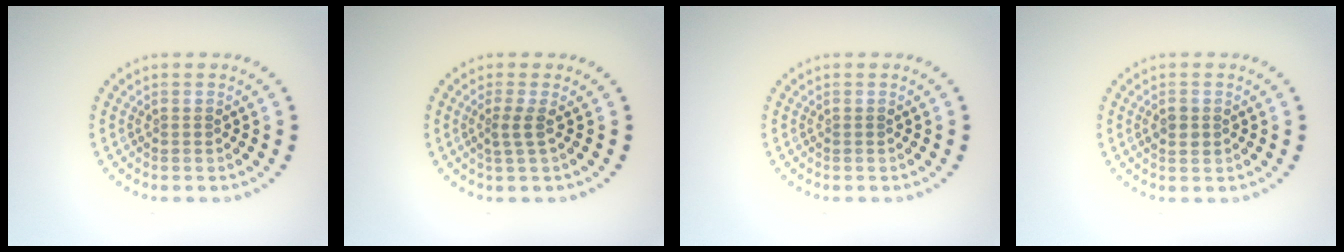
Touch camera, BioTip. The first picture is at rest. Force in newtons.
{"total": 1.7, "press": 1.1, "slide": 1.2}
{"total": 0.0}
{"total": 1.4, "press": 1.4, "slide": 0.0}